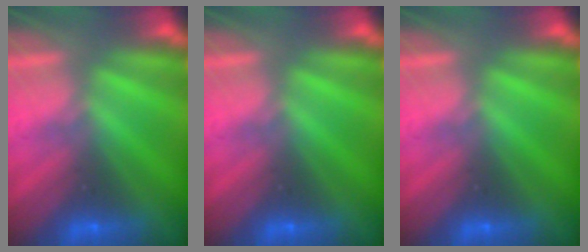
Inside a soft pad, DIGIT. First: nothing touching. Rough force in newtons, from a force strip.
{"total": 0.0}
{"total": 0.0}